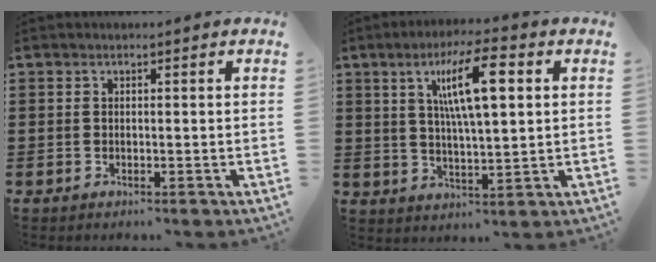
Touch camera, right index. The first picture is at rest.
{"total": 10.2, "force": [3.3, 2.3, 9.3], "torque": [-0.178, 0.009, 0.052]}